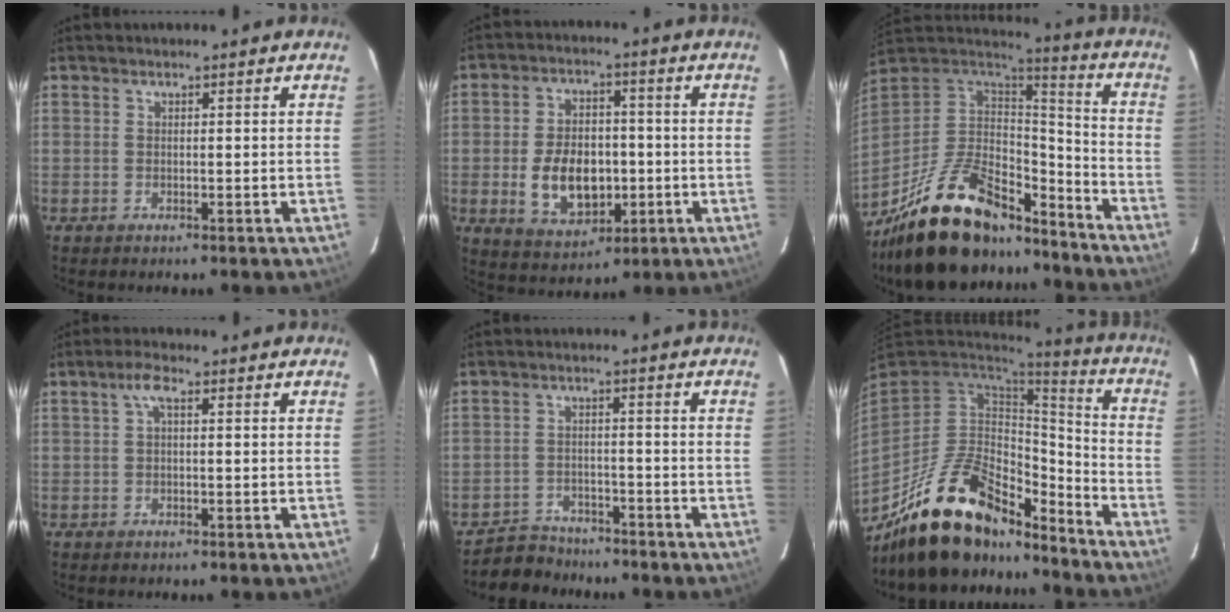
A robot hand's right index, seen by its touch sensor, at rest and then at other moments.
{"total": 12.0, "force": [-2.3, 7.7, 8.8], "torque": [-0.178, 0.007, -0.020]}
{"total": 26.6, "force": [-19.5, 10.9, 14.5], "torque": [-0.281, 0.001, -0.305]}
{"total": 2.6, "force": [0.6, 0.8, 2.4], "torque": [-0.050, 0.010, 0.010]}
{"total": 5.8, "force": [-5.1, 2.9, -0.3], "torque": [-0.011, 0.016, -0.083]}
{"total": 21.4, "force": [-16.7, 8.9, 10.0], "torque": [-0.199, 0.024, -0.271]}